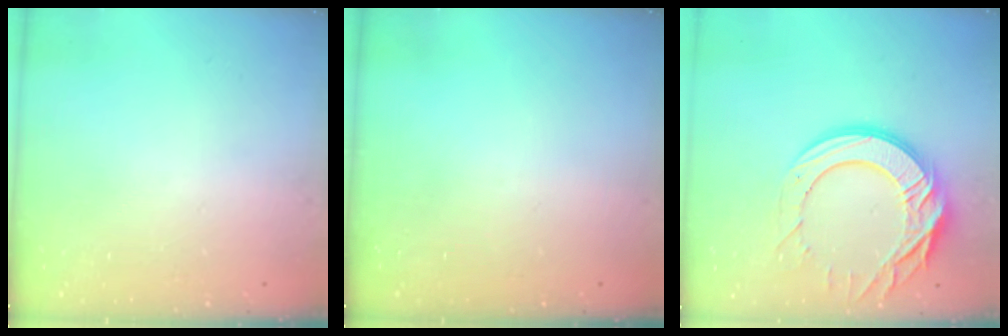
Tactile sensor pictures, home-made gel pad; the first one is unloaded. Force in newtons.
{"total": 0.0}
{"total": 17.9, "press": 17.8, "slide": 1.9}